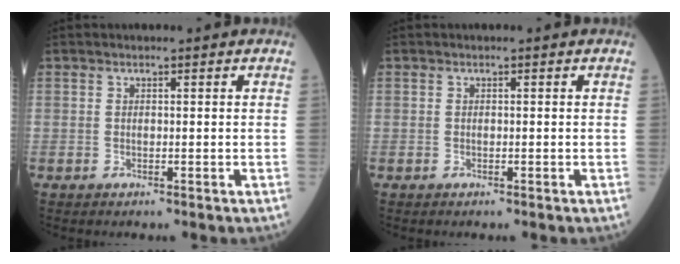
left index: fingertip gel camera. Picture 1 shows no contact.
{"total": 0.0}